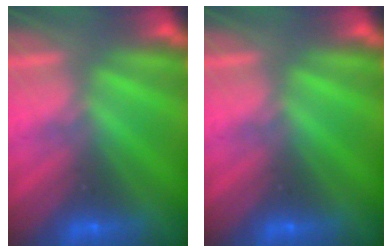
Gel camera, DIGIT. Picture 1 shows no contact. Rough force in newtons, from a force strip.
{"total": 0.0}